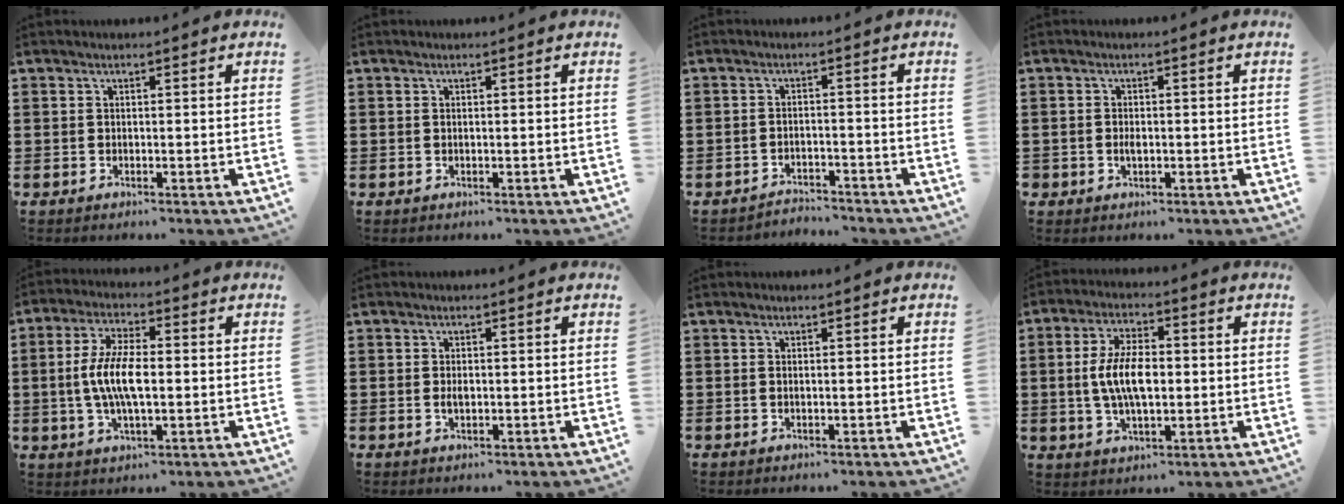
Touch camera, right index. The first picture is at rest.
{"total": 0.0}
{"total": 2.7, "force": [-2.6, 0.2, -0.3], "torque": [-0.004, 0.001, -0.059]}
{"total": 1.2, "force": [-0.3, 0.9, 0.7], "torque": [-0.015, 0.004, -0.006]}
{"total": 7.9, "force": [-0.7, 2.9, 7.4], "torque": [-0.164, -0.006, -0.021]}
{"total": 1.3, "force": [-0.1, 0.6, 1.1], "torque": [-0.022, 0.003, -0.003]}
{"total": 0.0}
{"total": 7.7, "force": [-0.2, 3.5, 6.9], "torque": [-0.146, 0.004, -0.010]}